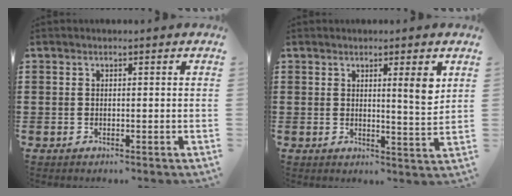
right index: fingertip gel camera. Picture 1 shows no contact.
{"total": 5.0, "force": [2.4, 0.2, 4.4], "torque": [-0.064, -0.009, 0.031]}